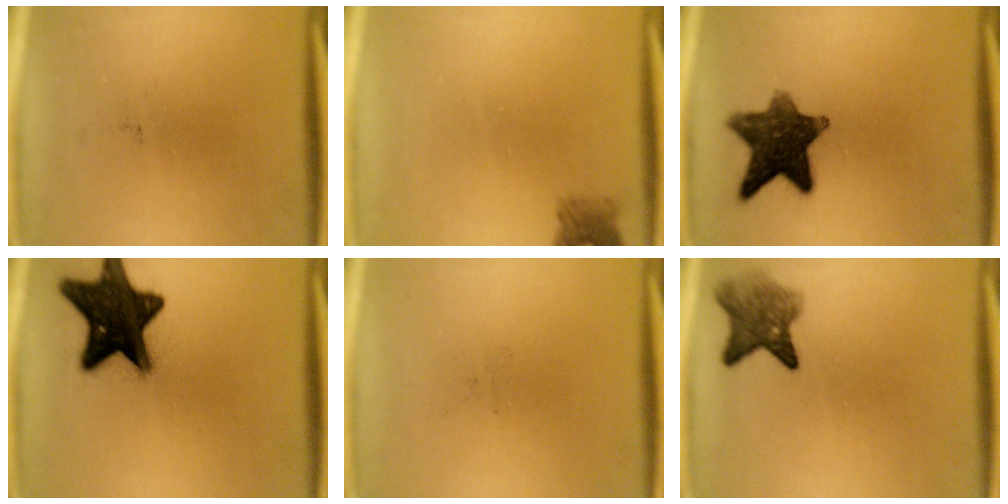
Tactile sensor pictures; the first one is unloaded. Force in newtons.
{"total": 2.1}
{"total": 11.3}
{"total": 17.7}
{"total": 0.0}
{"total": 5.5}